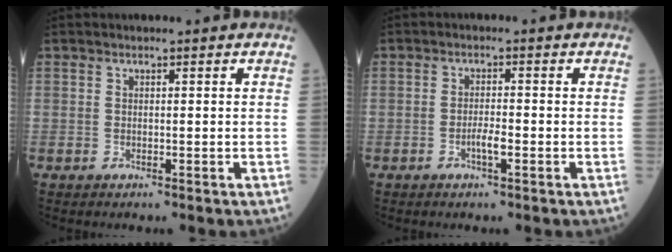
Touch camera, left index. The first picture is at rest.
{"total": 2.1, "force": [-1.0, 0.3, 1.9], "torque": [-0.036, 0.001, -0.018]}